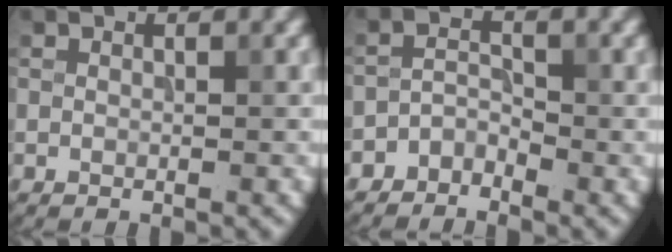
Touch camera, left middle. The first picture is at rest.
{"total": 2.0, "force": [-1.7, 0.9, 0.3], "torque": [-0.003, 0.009, -0.037]}